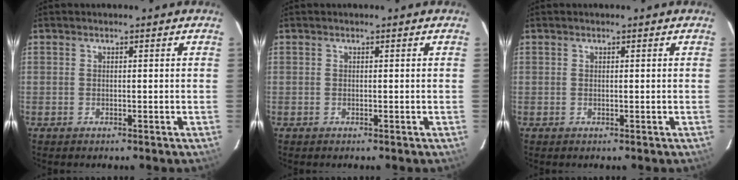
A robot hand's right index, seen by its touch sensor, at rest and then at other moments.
{"total": 0.0}
{"total": 0.0}